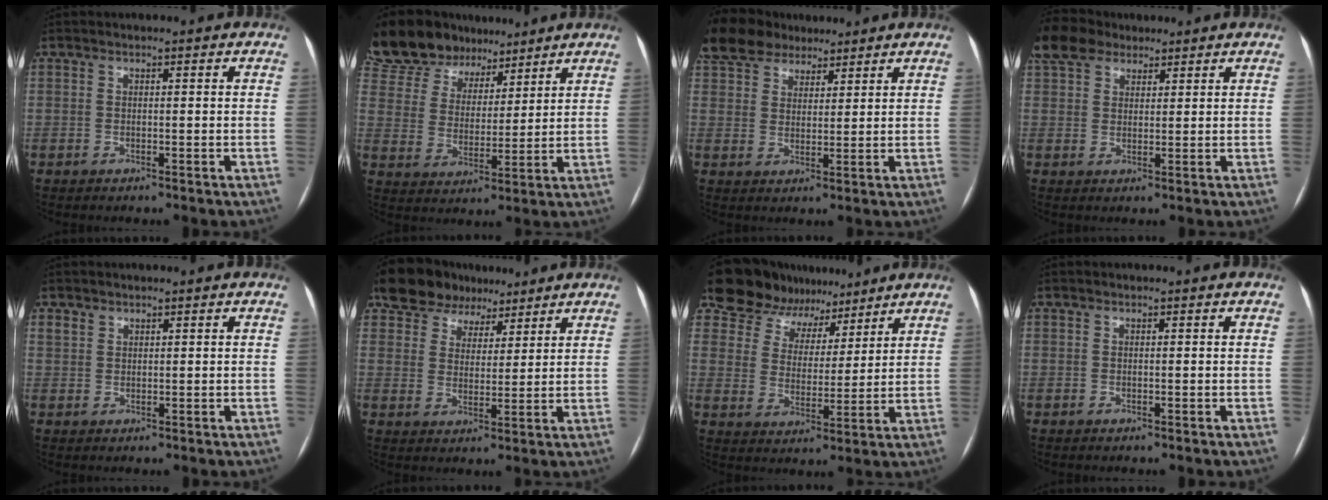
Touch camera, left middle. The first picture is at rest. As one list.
[{"total": 16.4, "force": [13.3, 8.1, 5.0], "torque": [-0.113, 0.043, 0.238]}, {"total": 10.5, "force": [8.4, 5.4, 3.3], "torque": [-0.069, 0.039, 0.155]}, {"total": 7.7, "force": [5.9, 4.0, 2.7], "torque": [-0.064, 0.034, 0.116]}, {"total": 1.2, "force": [0.9, 0.8, 0.1], "torque": [0.002, 0.003, 0.017]}, {"total": 9.7, "force": [7.3, 5.8, 2.6], "torque": [-0.037, 0.028, 0.121]}, {"total": 12.6, "force": [10.4, 6.8, 2.1], "torque": [-0.038, 0.023, 0.169]}, {"total": 0.0}]